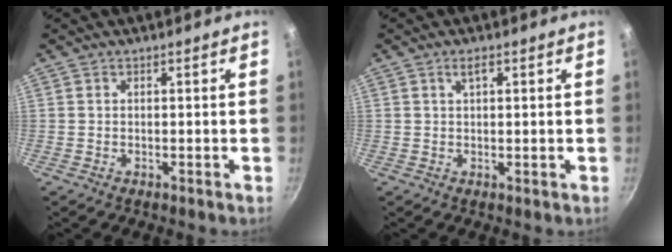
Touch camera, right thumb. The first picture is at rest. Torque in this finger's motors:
{"motor_torque": [-0.29, -0.43, 0.31, -0.08, 0.01]}